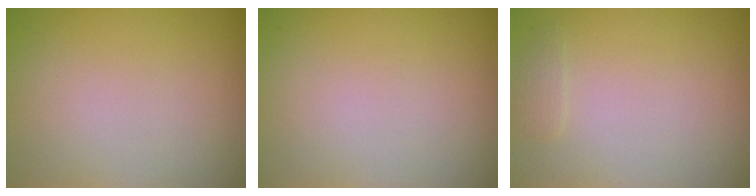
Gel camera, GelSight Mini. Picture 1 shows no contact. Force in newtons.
{"total": 0.0}
{"total": 0.7, "press": 0.7, "slide": 0.1}